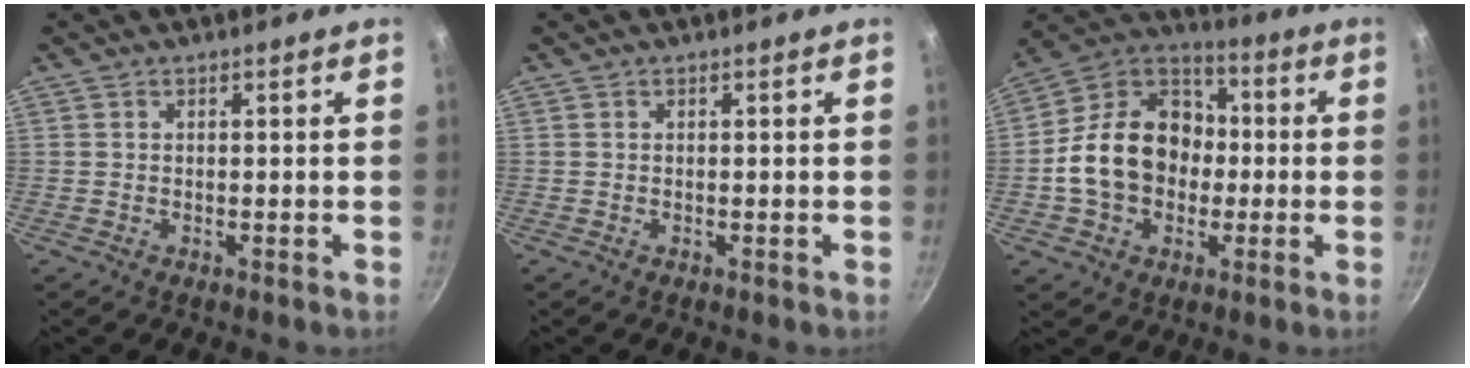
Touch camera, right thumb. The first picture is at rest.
{"total": 0.0}
{"total": 18.2, "force": [-1.5, 14.2, 11.2], "torque": [-0.161, 0.046, -0.037]}